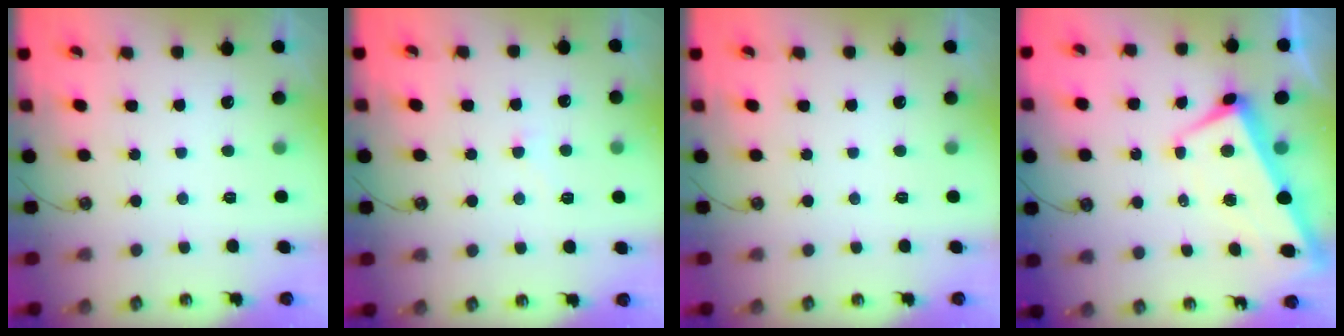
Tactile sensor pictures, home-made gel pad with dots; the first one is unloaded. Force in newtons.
{"total": 5.0, "press": 4.9, "slide": 0.9}
{"total": 0.0}
{"total": 1.2, "press": 0.3, "slide": 1.1}